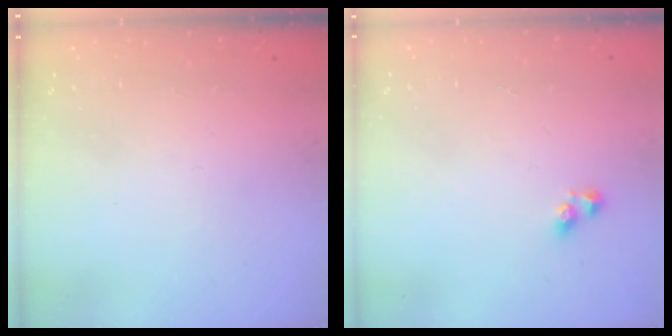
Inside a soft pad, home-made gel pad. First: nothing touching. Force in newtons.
{"total": 2.5, "press": 2.2, "slide": 1.3}